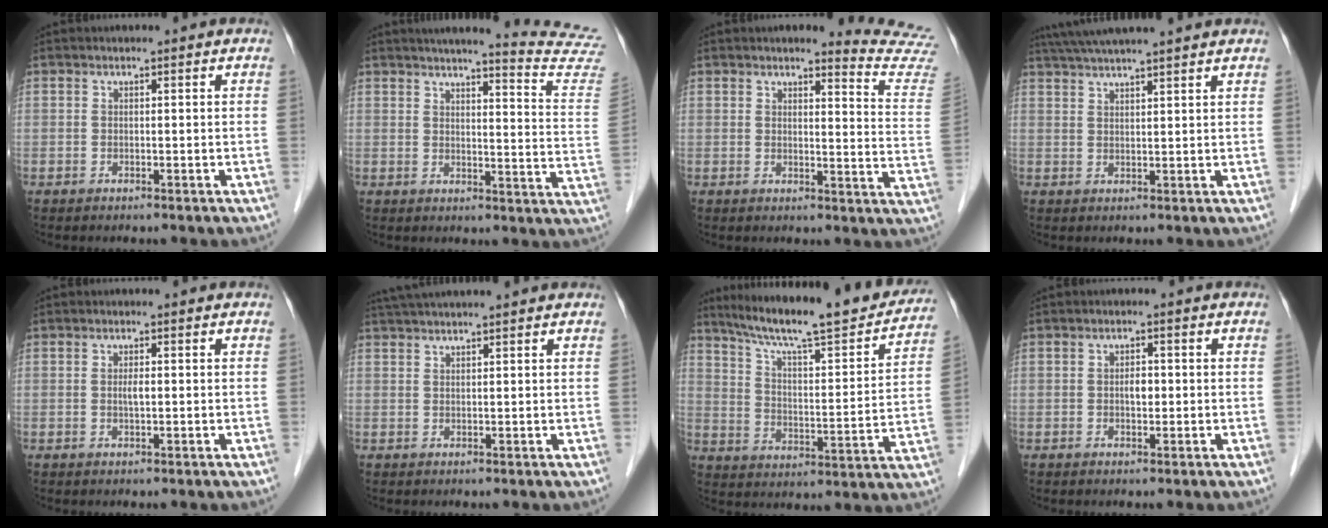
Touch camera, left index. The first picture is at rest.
{"total": 19.7, "force": [18.7, -0.7, 6.2], "torque": [-0.076, -0.106, 0.197]}
{"total": 10.8, "force": [10.7, -0.9, 1.3], "torque": [-0.002, -0.101, 0.094]}
{"total": 12.3, "force": [10.7, -0.1, 6.0], "torque": [-0.106, 0.043, 0.151]}
{"total": 1.3, "force": [0.0, 0.3, 1.2], "torque": [-0.025, 0.001, 0.001]}
{"total": 8.8, "force": [7.8, -0.4, 4.1], "torque": [-0.068, 0.044, 0.110]}
{"total": 23.7, "force": [20.6, 2.6, 11.4], "torque": [-0.182, -0.020, 0.287]}
{"total": 1.7, "force": [-0.1, 1.0, 1.4], "torque": [-0.023, 0.003, -0.002]}